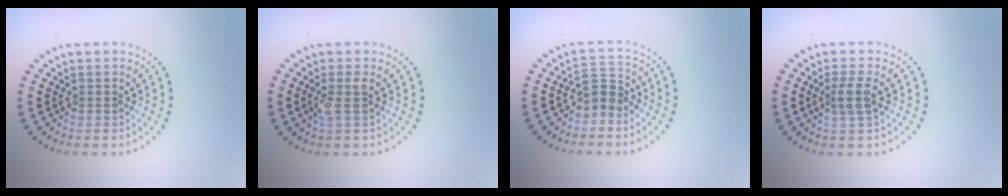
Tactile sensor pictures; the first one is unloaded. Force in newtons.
{"total": 1.7, "press": 1.4, "slide": 0.9}
{"total": 2.3, "press": 1.7, "slide": 1.6}
{"total": 2.1, "press": 1.8, "slide": 1.2}